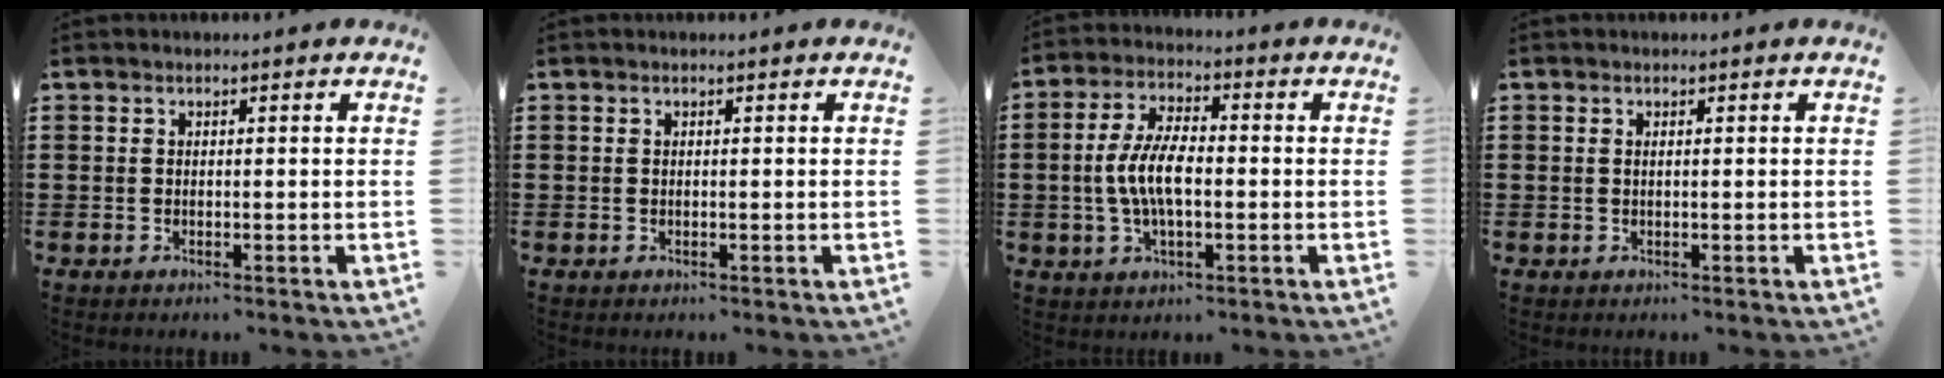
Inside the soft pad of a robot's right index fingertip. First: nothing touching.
{"total": 0.0}
{"total": 7.6, "force": [-0.8, 3.2, 6.8], "torque": [-0.156, -0.005, -0.022]}
{"total": 0.0}